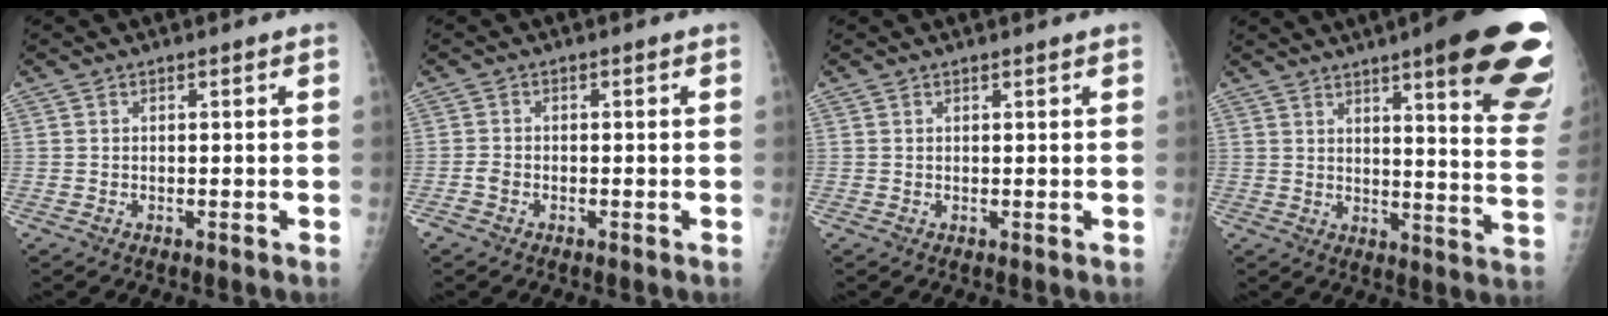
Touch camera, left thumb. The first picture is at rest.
{"total": 1.7, "force": [-0.9, 1.1, 0.9], "torque": [-0.020, 0.002, -0.020]}
{"total": 0.5, "force": [0.5, 0.1, 0.2], "torque": [-0.005, 0.000, 0.007]}
{"total": 24.1, "force": [14.6, 4.0, 18.7], "torque": [-0.192, -0.061, 0.180]}